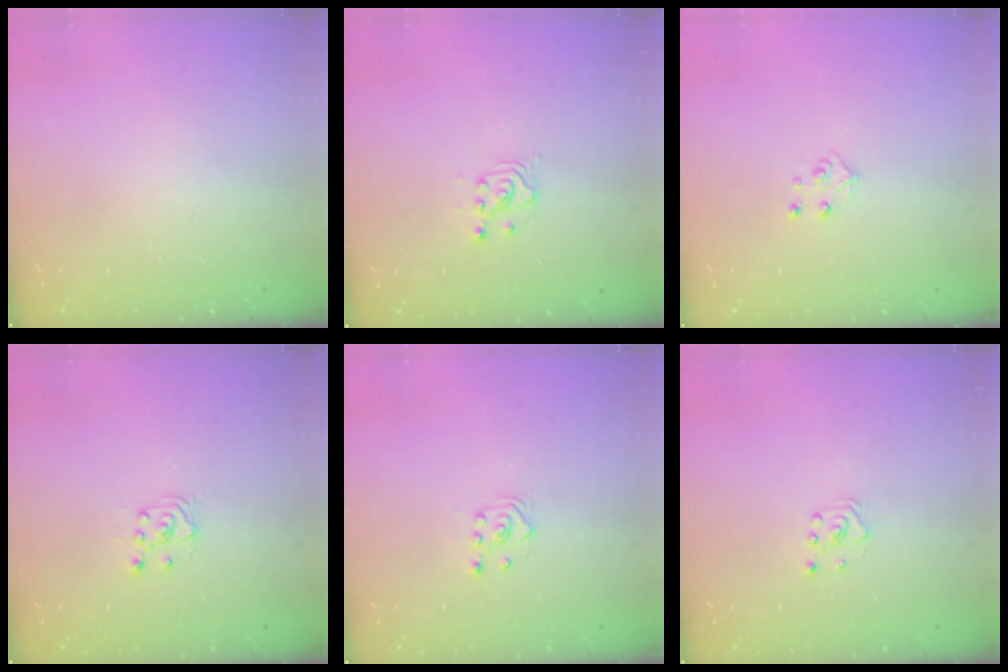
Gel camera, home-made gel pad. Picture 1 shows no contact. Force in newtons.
{"total": 2.7, "press": 2.7, "slide": 0.3}
{"total": 4.8, "press": 4.8, "slide": 0.4}
{"total": 4.5, "press": 4.4, "slide": 0.8}
{"total": 3.0, "press": 2.6, "slide": 1.5}
{"total": 2.6, "press": 2.4, "slide": 1.0}